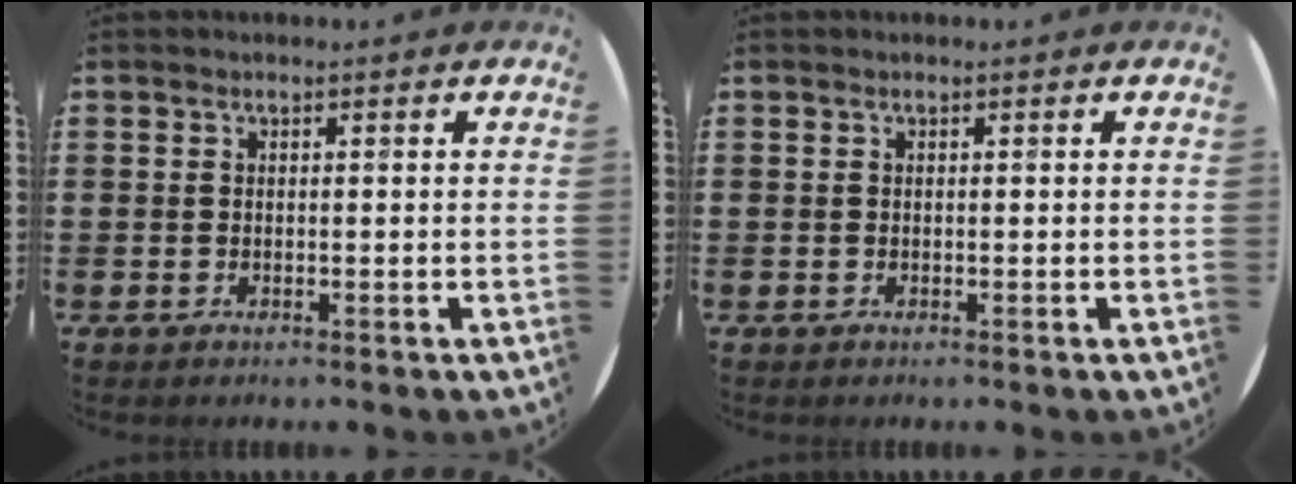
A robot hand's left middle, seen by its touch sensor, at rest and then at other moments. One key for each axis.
{"total": 0.0}